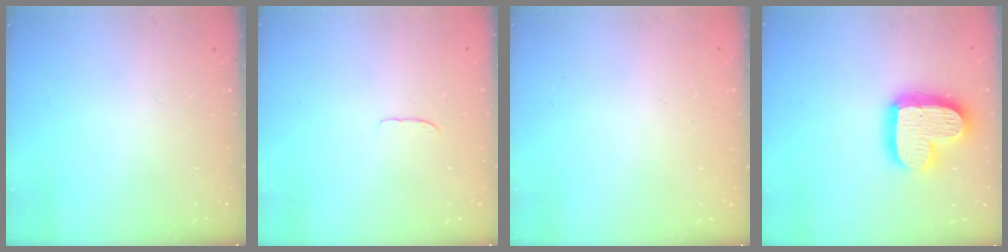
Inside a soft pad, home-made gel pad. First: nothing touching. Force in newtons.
{"total": 3.2, "press": 3.2, "slide": 0.3}
{"total": 0.0}
{"total": 18.6, "press": 18.6, "slide": 1.3}